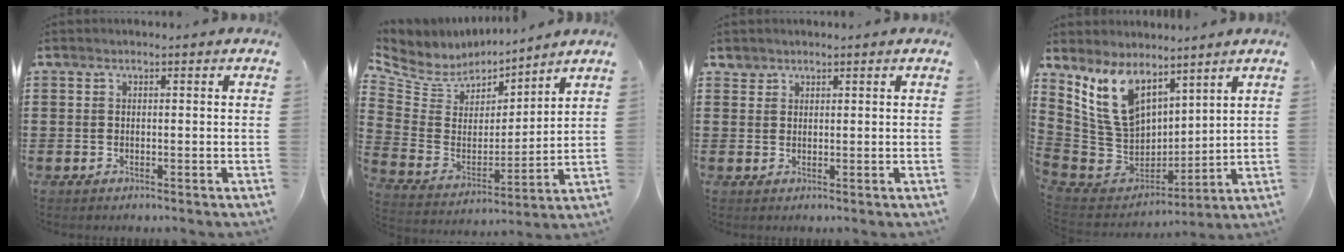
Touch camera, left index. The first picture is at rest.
{"total": 6.6, "force": [5.8, 3.1, 0.9], "torque": [-0.061, -0.046, 0.102]}
{"total": 1.4, "force": [1.3, 0.6, 0.0], "torque": [-0.003, 0.003, 0.026]}
{"total": 11.0, "force": [5.9, 7.0, 6.1], "torque": [-0.169, -0.035, 0.120]}